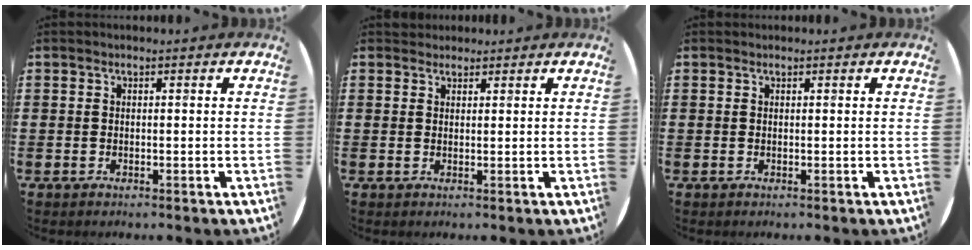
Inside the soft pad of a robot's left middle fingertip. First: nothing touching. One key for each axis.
{"total": 1.2, "fx": 1.1, "fy": 0.4, "fz": -0.2, "tx": 0.002, "ty": 0.002, "tz": 0.022}
{"total": 0.0}